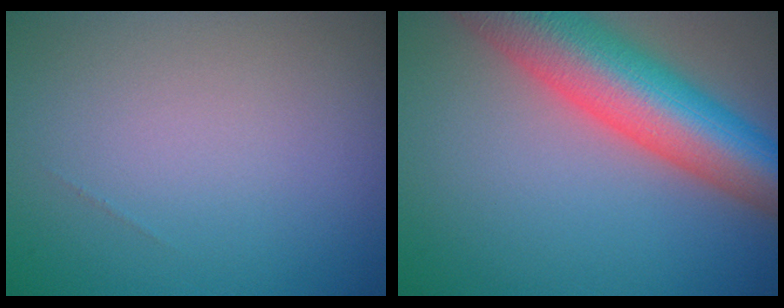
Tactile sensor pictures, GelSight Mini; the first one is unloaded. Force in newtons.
{"total": 12.0, "press": 12.0, "slide": 0.8}